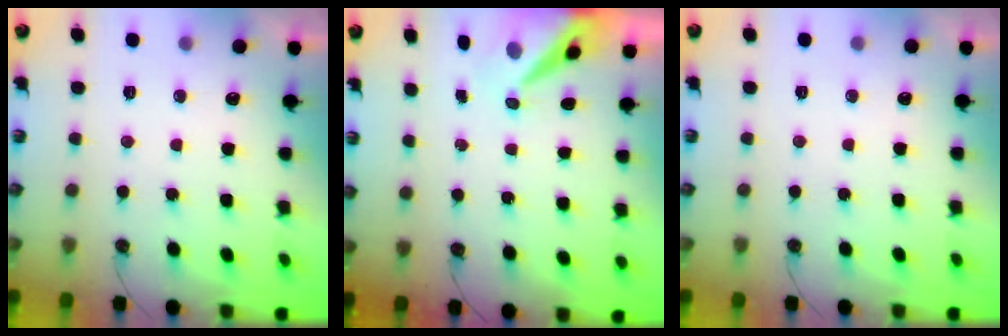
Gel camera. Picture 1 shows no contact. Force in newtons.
{"total": 8.6, "press": 8.5, "slide": 1.0}
{"total": 0.0}